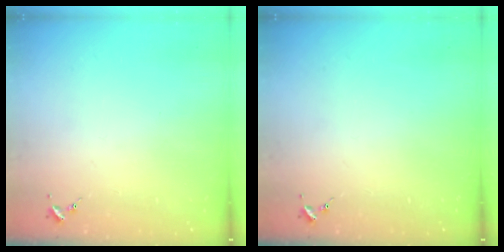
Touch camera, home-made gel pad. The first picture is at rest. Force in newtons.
{"total": 0.0}